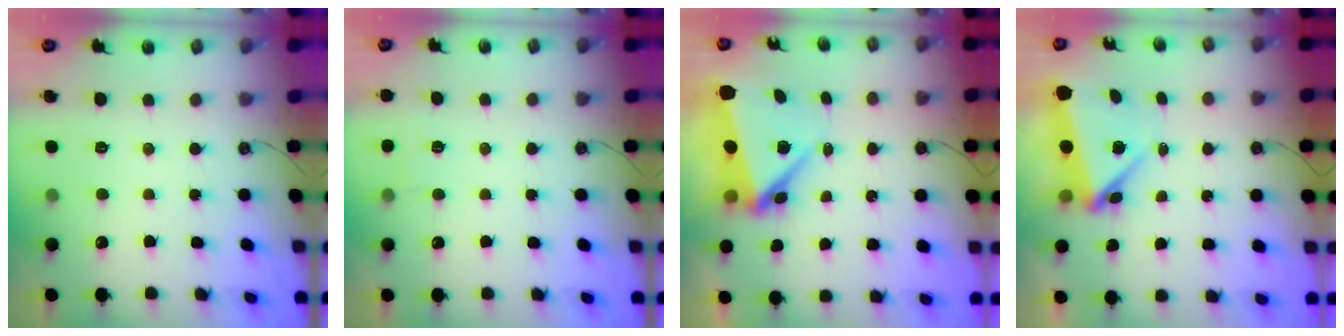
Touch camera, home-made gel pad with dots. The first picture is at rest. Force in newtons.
{"total": 2.2, "press": 2.1, "slide": 0.3}
{"total": 7.2, "press": 7.0, "slide": 1.8}
{"total": 6.2, "press": 6.2, "slide": 0.3}